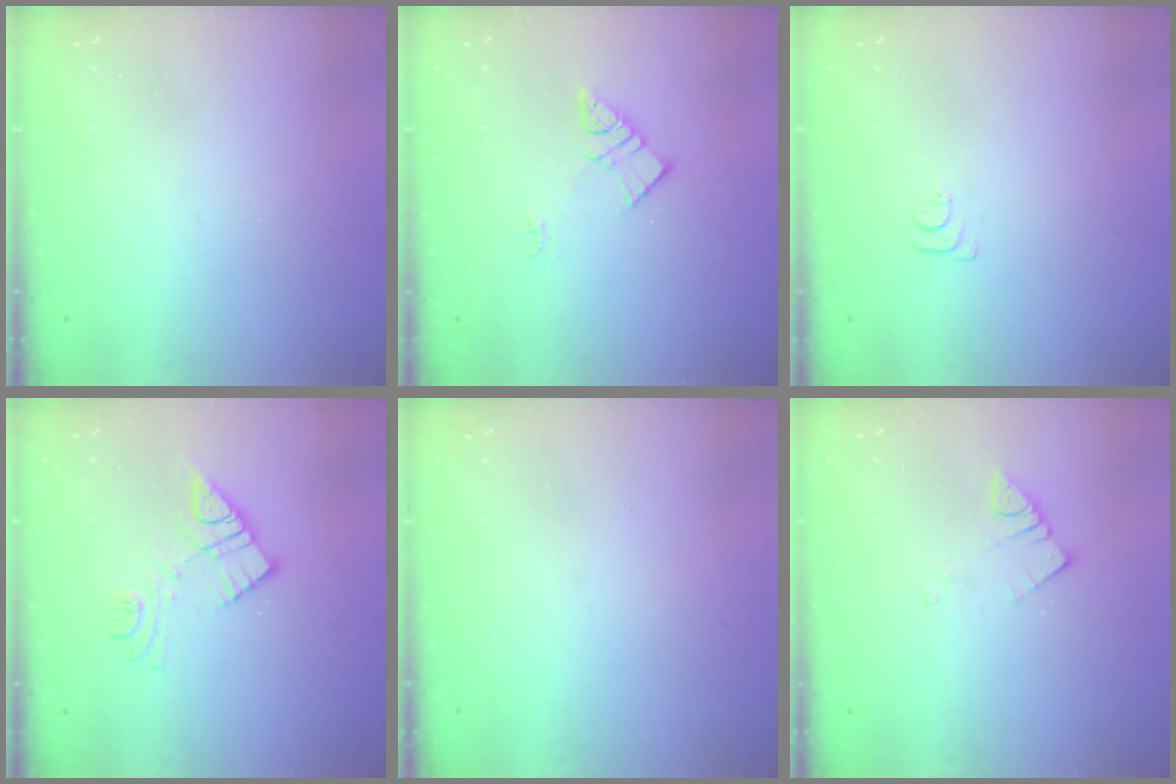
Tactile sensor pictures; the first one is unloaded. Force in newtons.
{"total": 7.1, "press": 7.1, "slide": 0.1}
{"total": 4.0, "press": 4.0, "slide": 0.5}
{"total": 10.7, "press": 10.6, "slide": 0.7}
{"total": 0.0}
{"total": 3.3, "press": 3.3, "slide": 0.2}